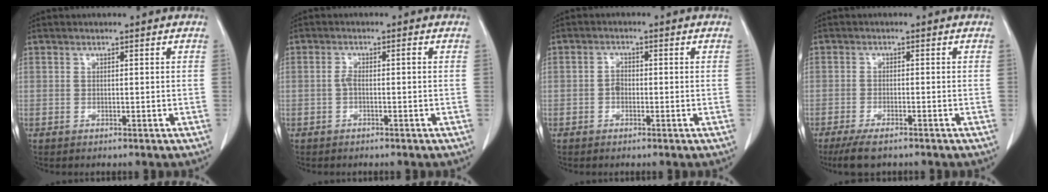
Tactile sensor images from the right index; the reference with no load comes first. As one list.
[{"total": 1.8, "force": [-0.3, 0.5, 1.7], "torque": [-0.034, 0.006, -0.005]}, {"total": 1.7, "force": [-0.4, 1.2, 1.1], "torque": [-0.017, 0.006, -0.009]}, {"total": 4.7, "force": [-3.5, 1.2, 2.9], "torque": [-0.055, -0.009, -0.060]}]